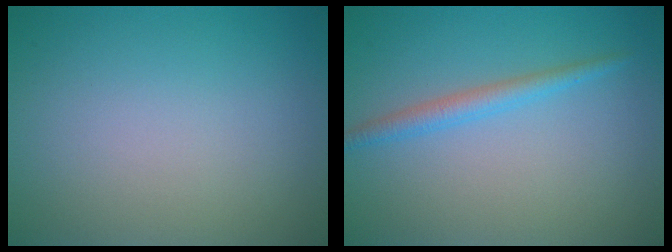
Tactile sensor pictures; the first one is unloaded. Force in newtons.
{"total": 2.0, "press": 2.0, "slide": 0.1}